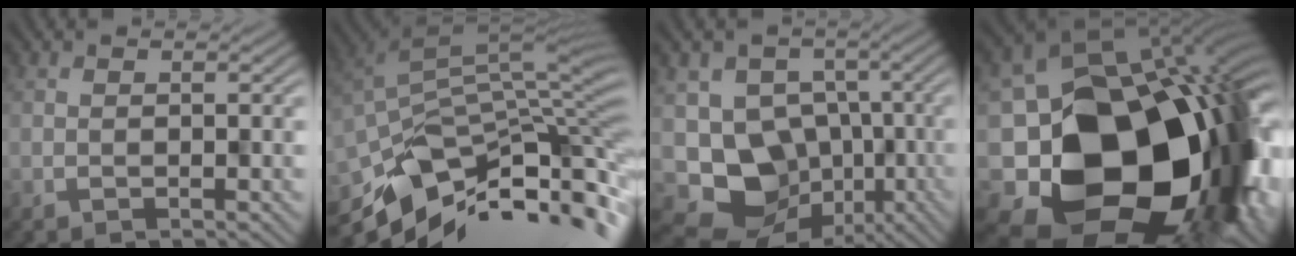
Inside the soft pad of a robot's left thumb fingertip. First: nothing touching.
{"total": 11.3, "force": [-5.1, 5.1, 8.7], "torque": [-0.164, -0.020, -0.084]}
{"total": 9.1, "force": [-2.8, 8.1, 3.0], "torque": [-0.058, -0.025, -0.050]}
{"total": 18.8, "force": [-4.0, 15.0, 10.5], "torque": [-0.220, -0.063, -0.051]}